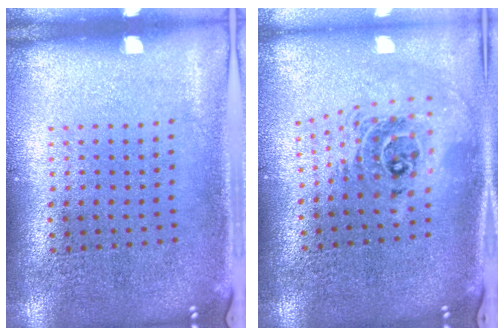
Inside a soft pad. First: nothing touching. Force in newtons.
{"total": 2.1, "press": 1.6, "slide": 1.4}